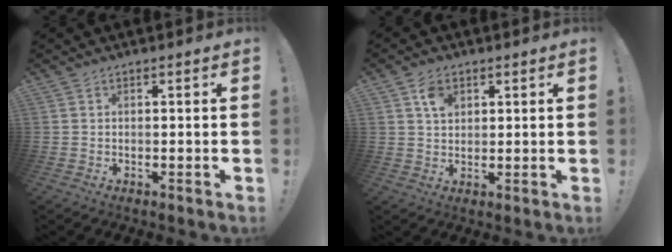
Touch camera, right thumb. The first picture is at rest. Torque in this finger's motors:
{"motor_torque": [-0.08, 0.07, 0.16, 0.01, 0.00]}